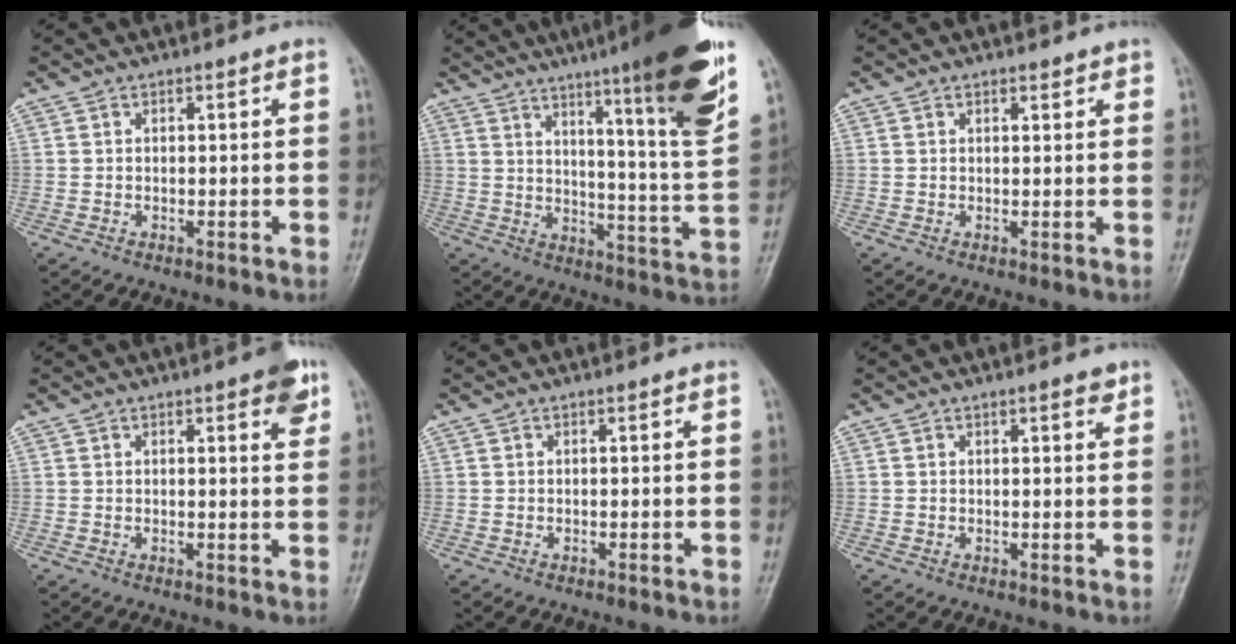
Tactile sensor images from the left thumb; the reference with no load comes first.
{"total": 22.5, "force": [13.5, 1.8, 17.9], "torque": [-0.234, -0.062, 0.193]}
{"total": 1.3, "force": [1.1, 0.6, 0.5], "torque": [-0.003, -0.008, 0.014]}
{"total": 4.9, "force": [2.7, 1.4, 3.8], "torque": [-0.038, -0.010, 0.028]}
{"total": 0.0}
{"total": 2.0, "force": [1.4, 0.5, 1.4], "torque": [-0.016, -0.007, 0.018]}